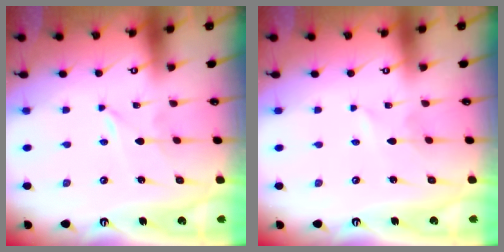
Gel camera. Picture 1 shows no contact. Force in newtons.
{"total": 0.7, "press": 0.6, "slide": 0.1}